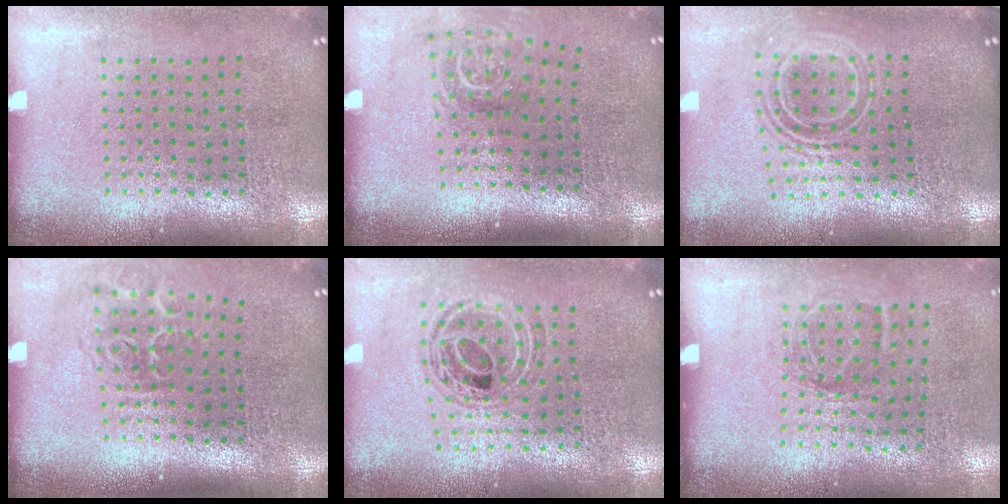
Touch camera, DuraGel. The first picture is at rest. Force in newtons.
{"total": 1.7, "press": 1.2, "slide": 1.2}
{"total": 1.8, "press": 1.4, "slide": 1.1}
{"total": 1.9, "press": 1.2, "slide": 1.5}
{"total": 0.8, "press": 0.8, "slide": 0.2}
{"total": 1.2, "press": 0.8, "slide": 0.8}